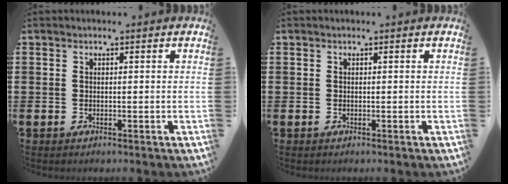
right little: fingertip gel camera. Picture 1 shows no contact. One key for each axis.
{"total": 0.0}